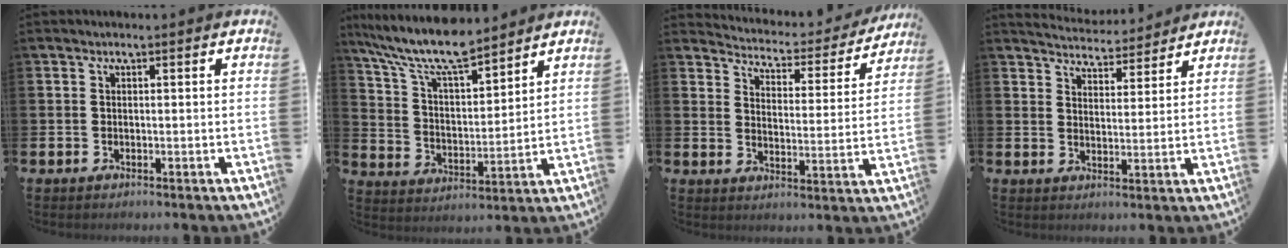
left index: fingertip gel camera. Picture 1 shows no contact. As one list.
[{"total": 9.5, "force": [8.4, 1.8, 4.1], "torque": [-0.106, -0.046, 0.148]}, {"total": 4.4, "force": [4.2, 1.0, 0.5], "torque": [-0.031, -0.042, 0.064]}, {"total": 4.5, "force": [4.4, 0.8, 0.0], "torque": [-0.013, -0.035, 0.077]}]